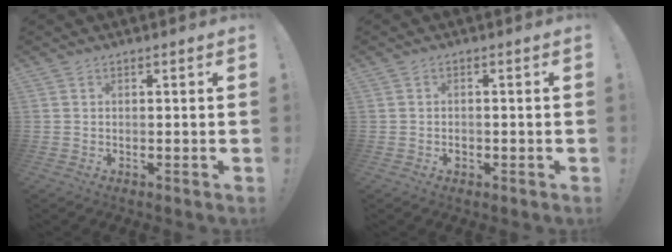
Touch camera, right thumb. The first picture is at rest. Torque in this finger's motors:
{"motor_torque": [0.42, 0.25, 0.21, -0.41, -0.02]}